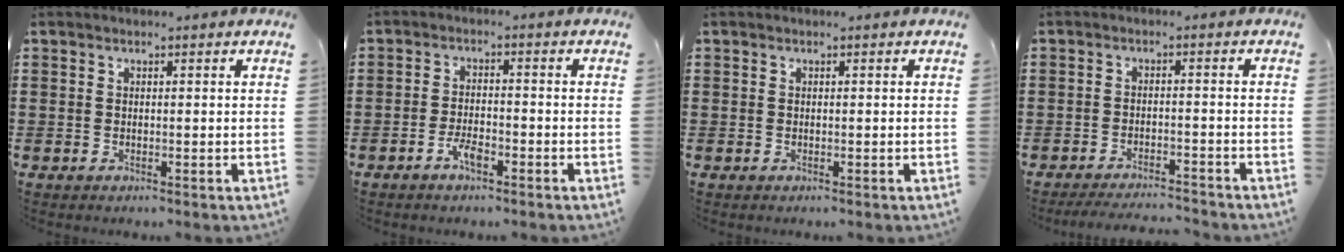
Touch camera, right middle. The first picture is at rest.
{"total": 3.3, "force": [-2.0, 1.0, 2.5], "torque": [-0.056, -0.001, -0.041]}
{"total": 0.0}
{"total": 3.4, "force": [-3.3, 0.1, 0.7], "torque": [-0.013, 0.002, -0.067]}